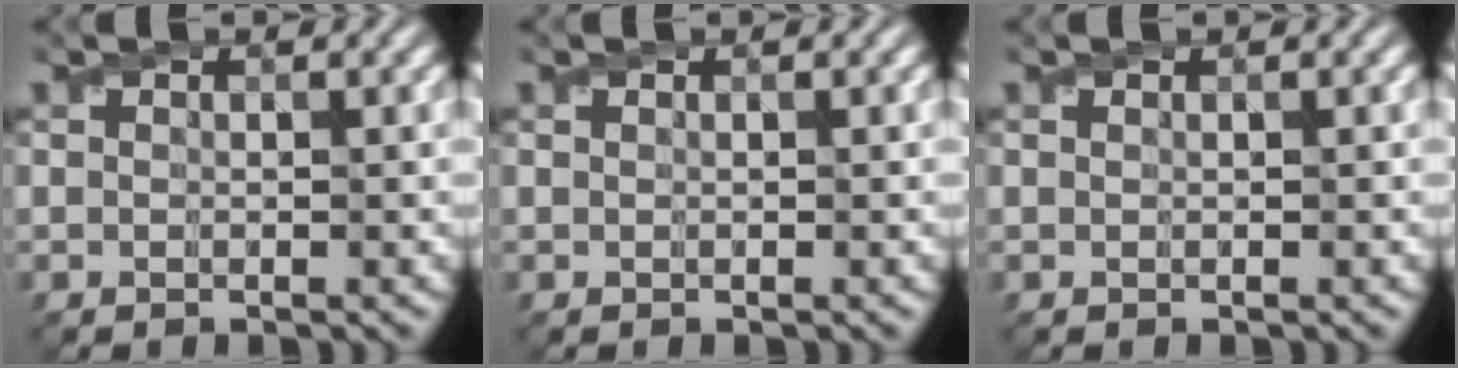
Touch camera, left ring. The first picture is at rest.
{"total": 0.0}
{"total": 0.0}